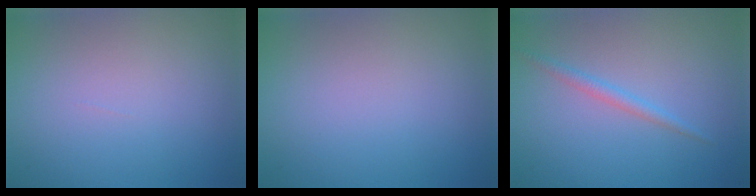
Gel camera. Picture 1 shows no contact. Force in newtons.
{"total": 0.0}
{"total": 1.4, "press": 1.4, "slide": 0.1}